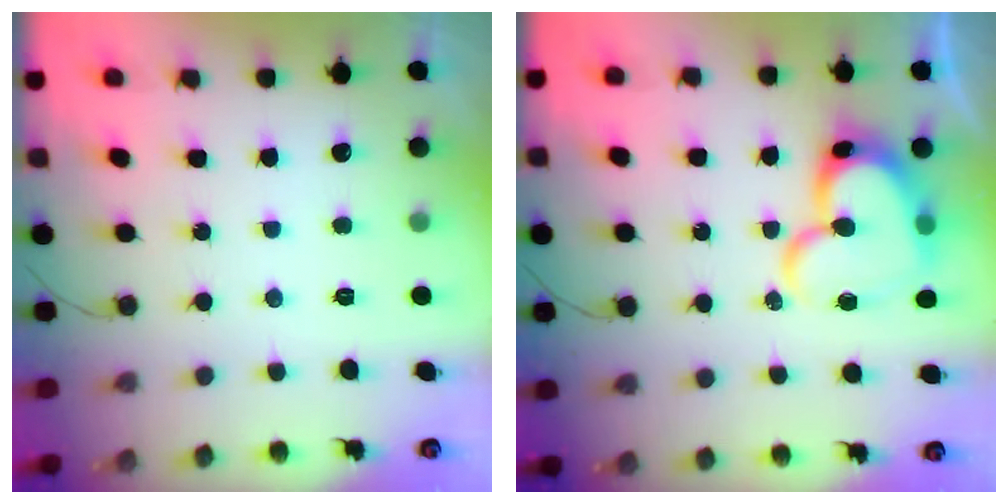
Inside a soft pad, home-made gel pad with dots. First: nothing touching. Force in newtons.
{"total": 17.4, "press": 17.3, "slide": 1.6}